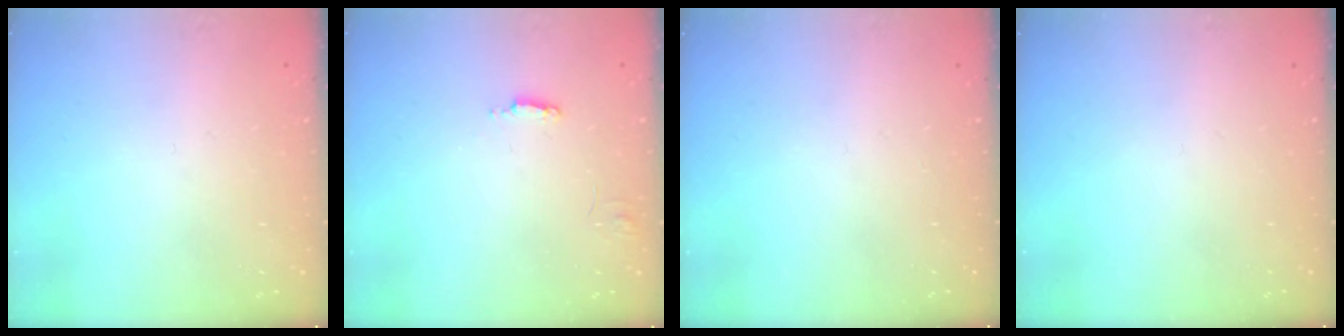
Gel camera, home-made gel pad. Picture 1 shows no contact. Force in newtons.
{"total": 3.8, "press": 3.8, "slide": 0.3}
{"total": 0.0}
{"total": 0.0}